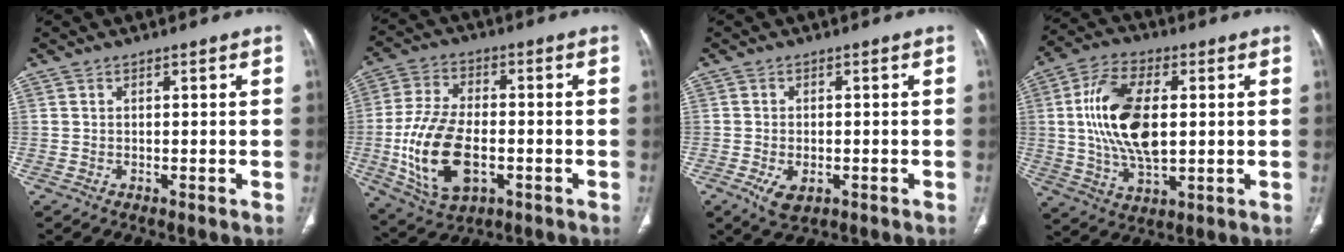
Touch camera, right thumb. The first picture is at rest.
{"total": 16.2, "force": [-3.4, 9.2, 12.9], "torque": [-0.250, 0.007, -0.053]}
{"total": 4.7, "force": [-1.8, 2.7, 3.4], "torque": [-0.062, 0.000, -0.022]}
{"total": 16.4, "force": [1.7, 8.5, 13.9], "torque": [-0.267, 0.000, 0.034]}